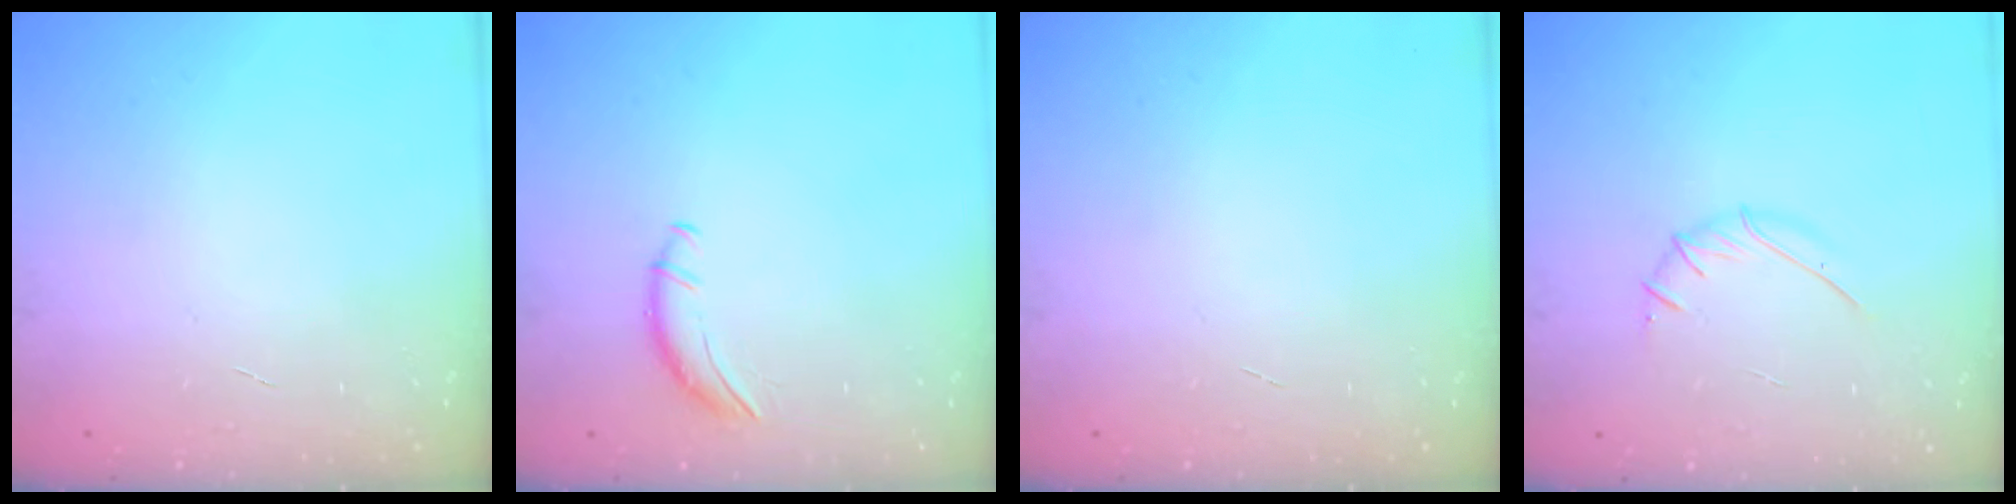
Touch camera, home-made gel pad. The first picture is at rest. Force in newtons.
{"total": 0.0}
{"total": 0.0}
{"total": 4.2, "press": 4.1, "slide": 1.2}